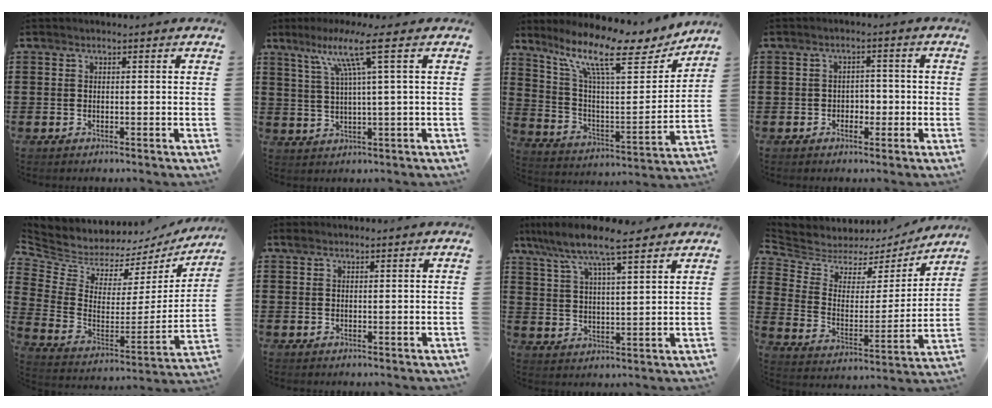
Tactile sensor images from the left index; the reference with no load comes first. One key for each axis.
{"total": 8.4, "fx": 3.6, "fy": -0.3, "fz": 7.5, "tx": -0.155, "ty": 0.004, "tz": 0.057}
{"total": 13.1, "fx": 9.2, "fy": 3.1, "fz": 8.8, "tx": -0.185, "ty": -0.046, "tz": 0.152}
{"total": 2.3, "fx": -1.0, "fy": 1.7, "fz": 1.1, "tx": -0.027, "ty": 0.006, "tz": -0.025}
{"total": 5.7, "fx": 5.5, "fy": 1.4, "fz": 0.2, "tx": -0.047, "ty": -0.060, "tz": 0.093}
{"total": 1.3, "fx": 0.8, "fy": 0.8, "fz": 0.6, "tx": -0.016, "ty": 0.006, "tz": 0.015}
{"total": 8.1, "fx": 6.5, "fy": 1.2, "fz": 4.7, "tx": -0.113, "ty": -0.020, "tz": 0.113}
{"total": 5.0, "fx": 4.4, "fy": 2.4, "fz": 0.3, "tx": -0.043, "ty": -0.032, "tz": 0.071}